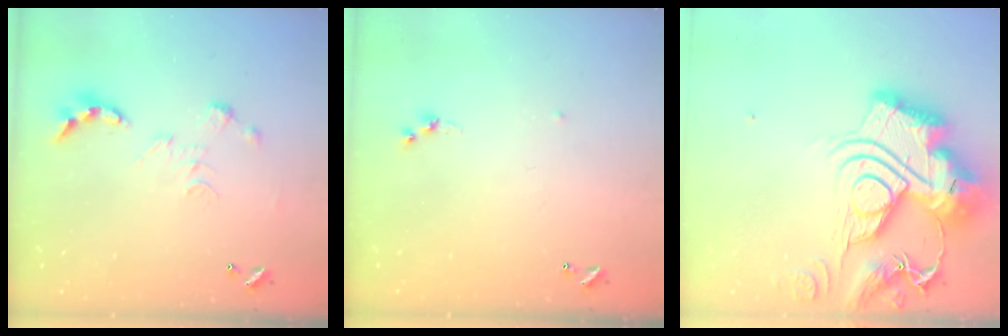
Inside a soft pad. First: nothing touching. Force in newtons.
{"total": 6.0, "press": 6.0, "slide": 0.7}
{"total": 0.6, "press": 0.6, "slide": 0.0}